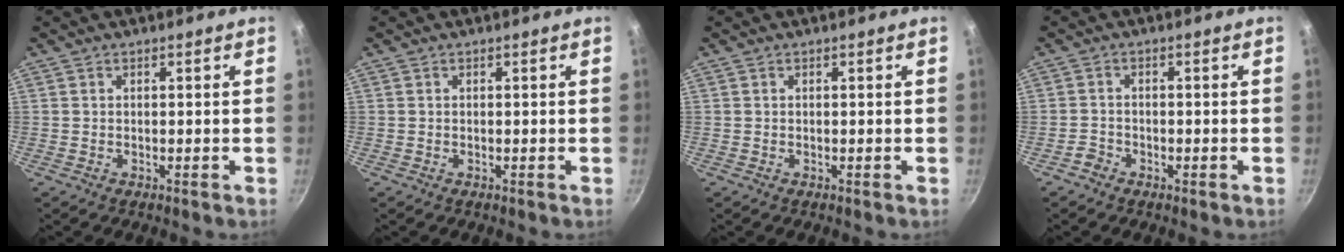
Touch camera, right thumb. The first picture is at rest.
{"total": 0.0}
{"total": 0.0}
{"total": 1.9, "force": [-1.5, 1.1, 0.3], "torque": [0.000, 0.015, -0.028]}